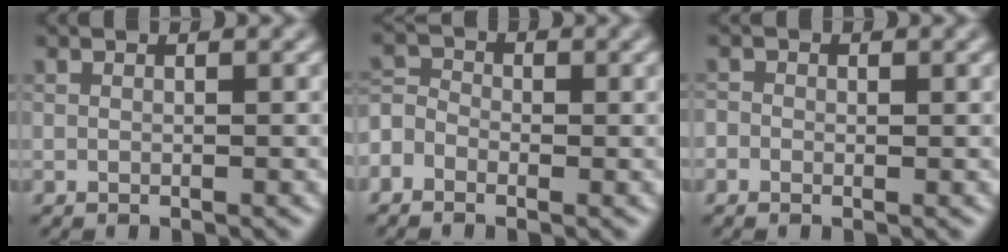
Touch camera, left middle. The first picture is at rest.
{"total": 2.5, "force": [-1.4, 1.8, 0.9], "torque": [-0.026, 0.005, -0.028]}
{"total": 0.5, "force": [-0.3, 0.3, -0.2], "torque": [-0.004, -0.006, -0.004]}